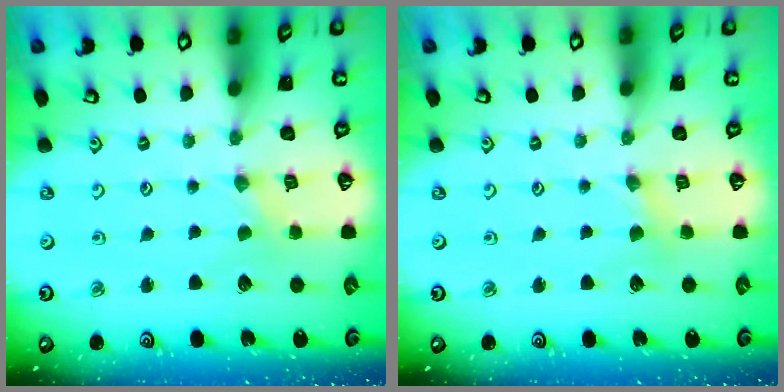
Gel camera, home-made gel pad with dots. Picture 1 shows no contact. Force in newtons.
{"total": 2.1, "press": 2.0, "slide": 0.3}